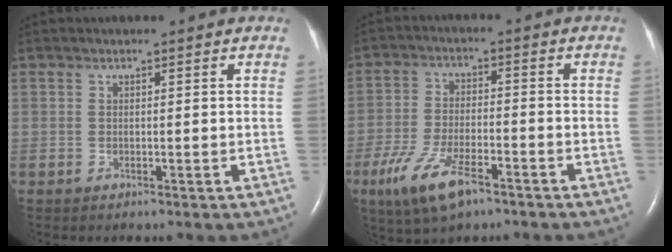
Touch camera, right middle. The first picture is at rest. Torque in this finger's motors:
{"motor_torque": [1.29, -0.83, 0.23, 0.06]}